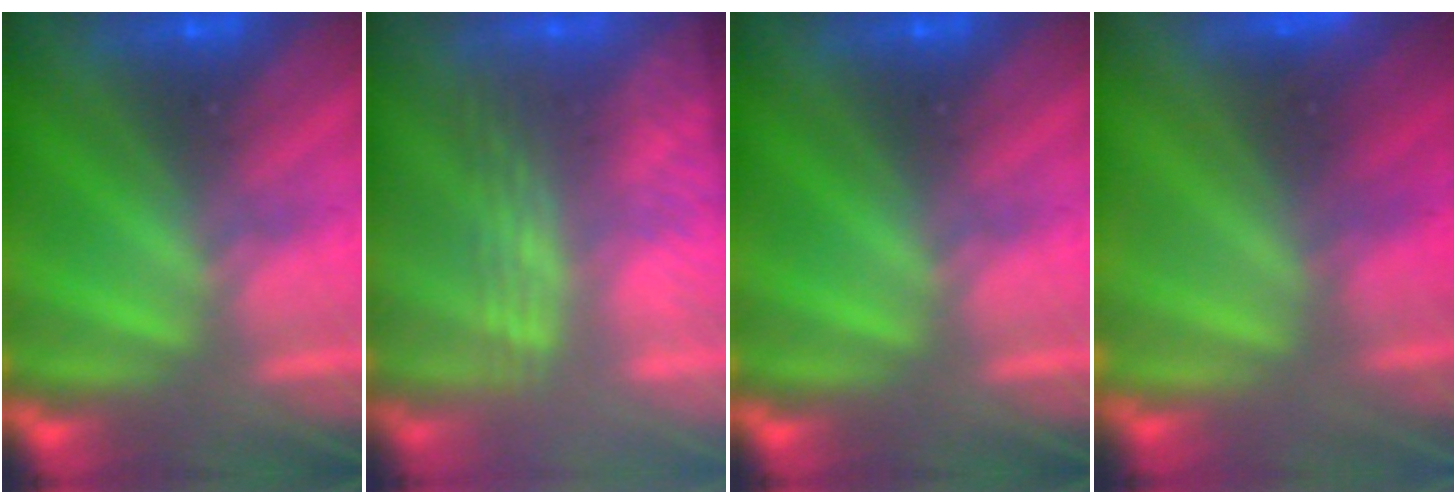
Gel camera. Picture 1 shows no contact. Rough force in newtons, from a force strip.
{"total": 2.7}
{"total": 0.0}
{"total": 4.6}